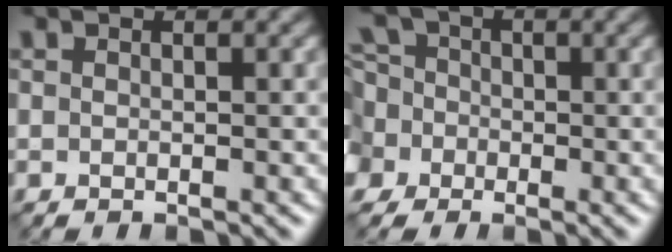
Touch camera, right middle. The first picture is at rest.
{"total": 6.3, "force": [-0.3, 5.8, 2.3], "torque": [-0.051, 0.031, -0.056]}